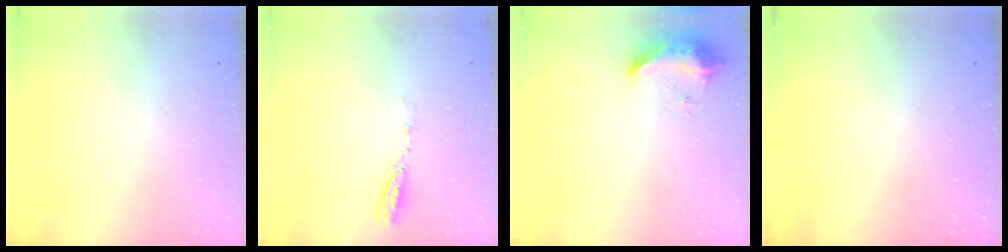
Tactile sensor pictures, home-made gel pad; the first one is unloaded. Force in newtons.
{"total": 3.5, "press": 3.5, "slide": 0.3}
{"total": 9.1, "press": 9.1, "slide": 0.0}
{"total": 1.0, "press": 0.0, "slide": 1.0}